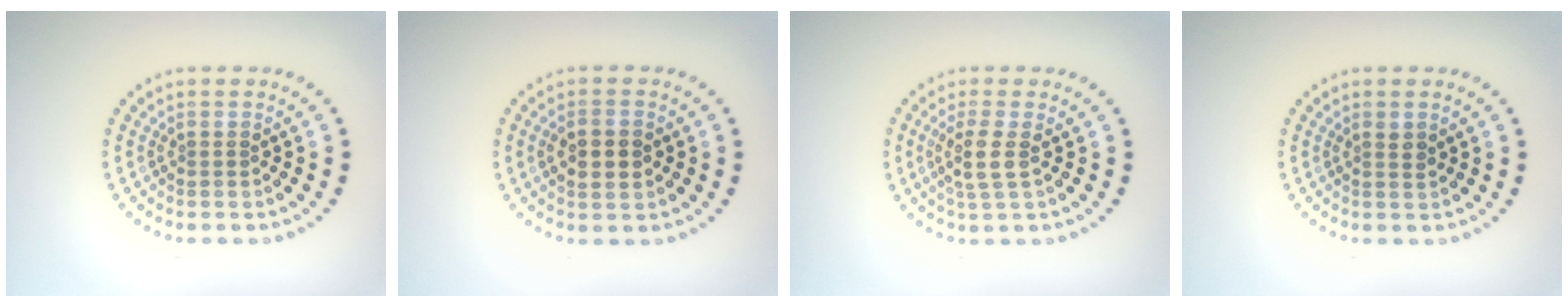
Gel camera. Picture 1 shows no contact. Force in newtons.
{"total": 2.5, "press": 2.5, "slide": 0.1}
{"total": 2.4, "press": 2.1, "slide": 1.2}
{"total": 0.9, "press": 0.8, "slide": 0.4}